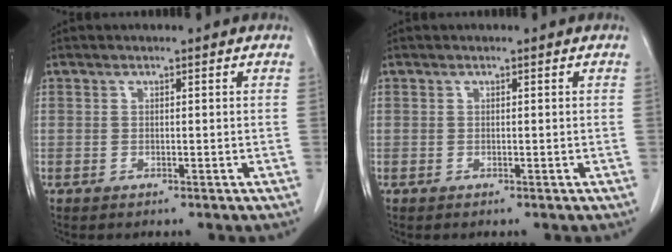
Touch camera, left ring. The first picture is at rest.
{"total": 0.0}